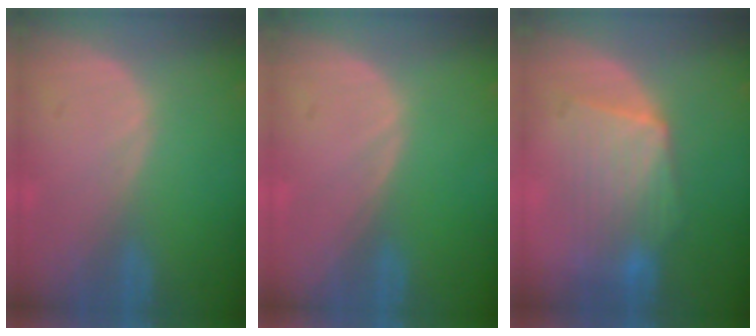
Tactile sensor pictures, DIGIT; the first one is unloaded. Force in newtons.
{"total": 0.0}
{"total": 7.4, "press": 7.4, "slide": 0.4}